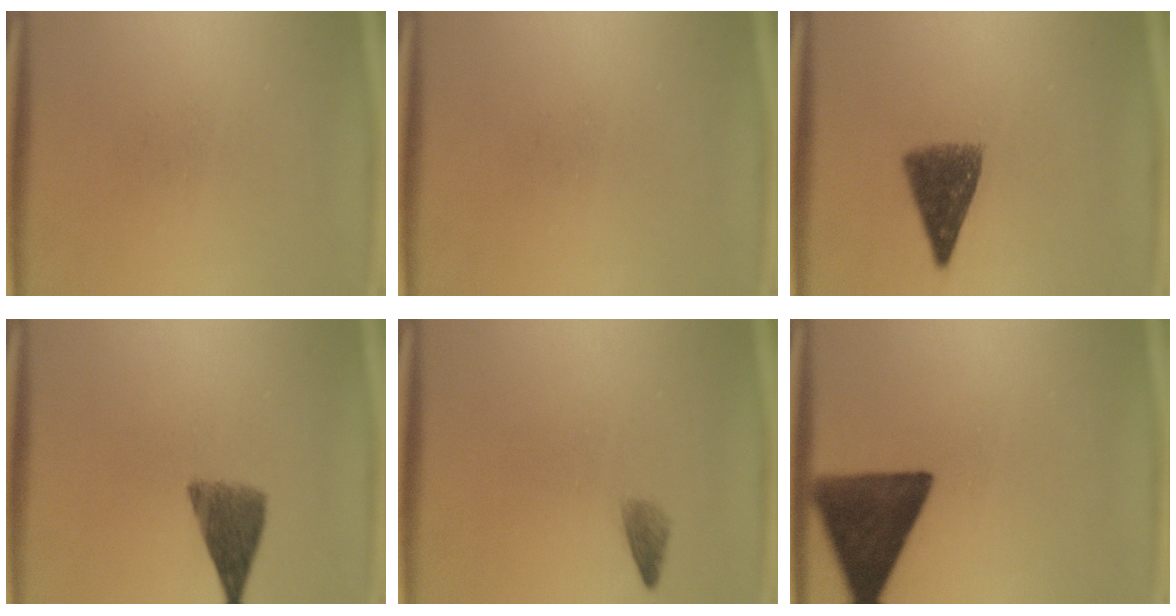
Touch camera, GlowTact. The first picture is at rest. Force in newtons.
{"total": 0.0}
{"total": 8.0}
{"total": 6.3}
{"total": 1.5}
{"total": 14.7}